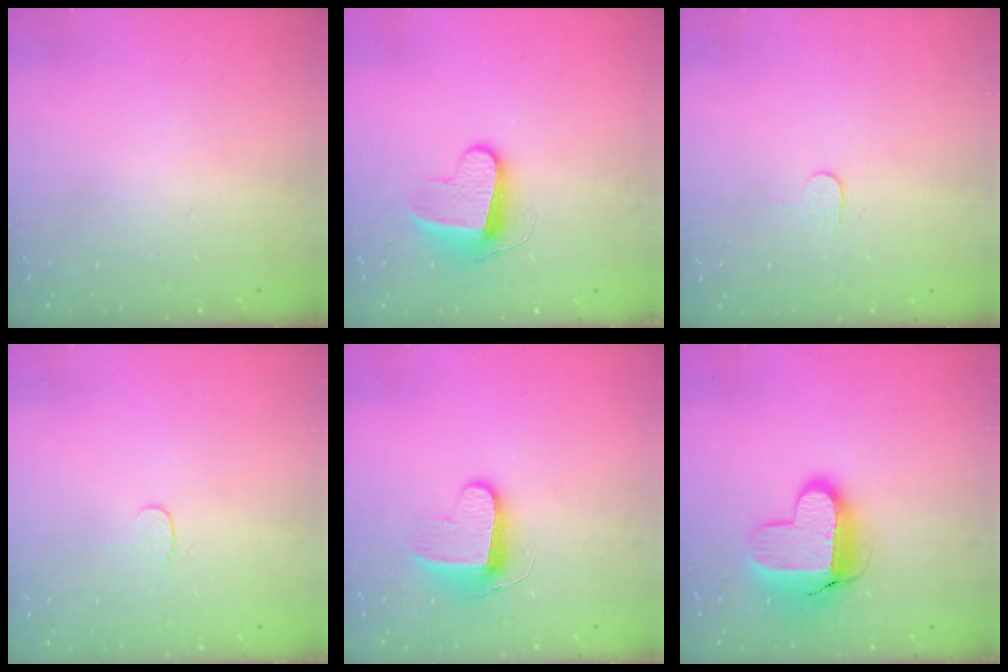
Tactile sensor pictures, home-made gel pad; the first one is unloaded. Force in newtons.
{"total": 9.0, "press": 9.0, "slide": 0.2}
{"total": 4.9, "press": 4.9, "slide": 0.3}
{"total": 3.5, "press": 3.5, "slide": 0.4}
{"total": 9.5, "press": 9.5, "slide": 0.3}
{"total": 12.4, "press": 12.4, "slide": 1.0}